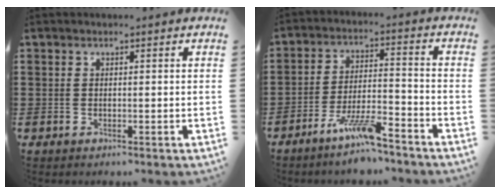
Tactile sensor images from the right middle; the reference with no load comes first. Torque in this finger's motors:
{"motor_torque": [0.95, -1.19, 0.41, 0.08]}